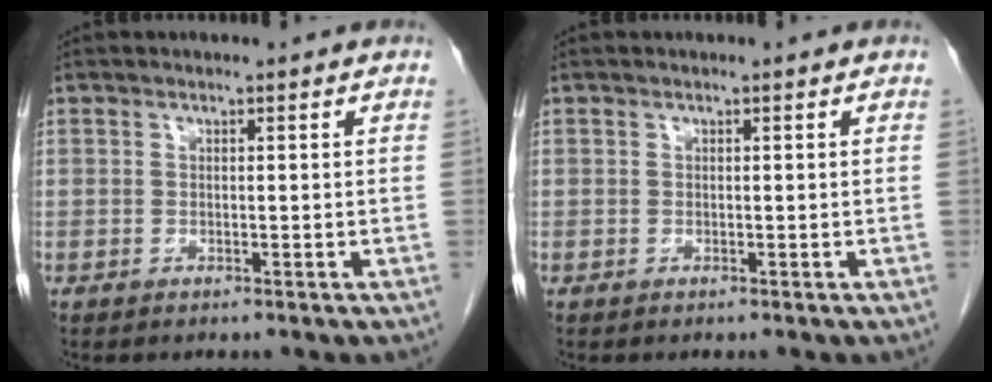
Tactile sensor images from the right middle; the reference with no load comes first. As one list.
[{"total": 0.0}]